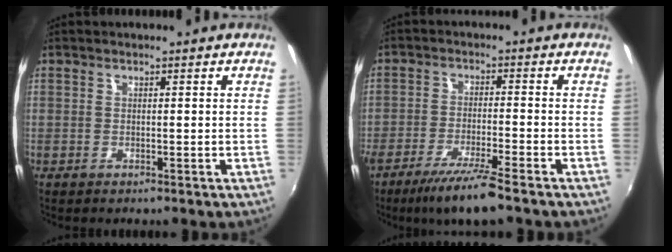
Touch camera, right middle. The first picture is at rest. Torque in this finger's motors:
{"motor_torque": [0.86, -1.07, 0.23, 0.11]}